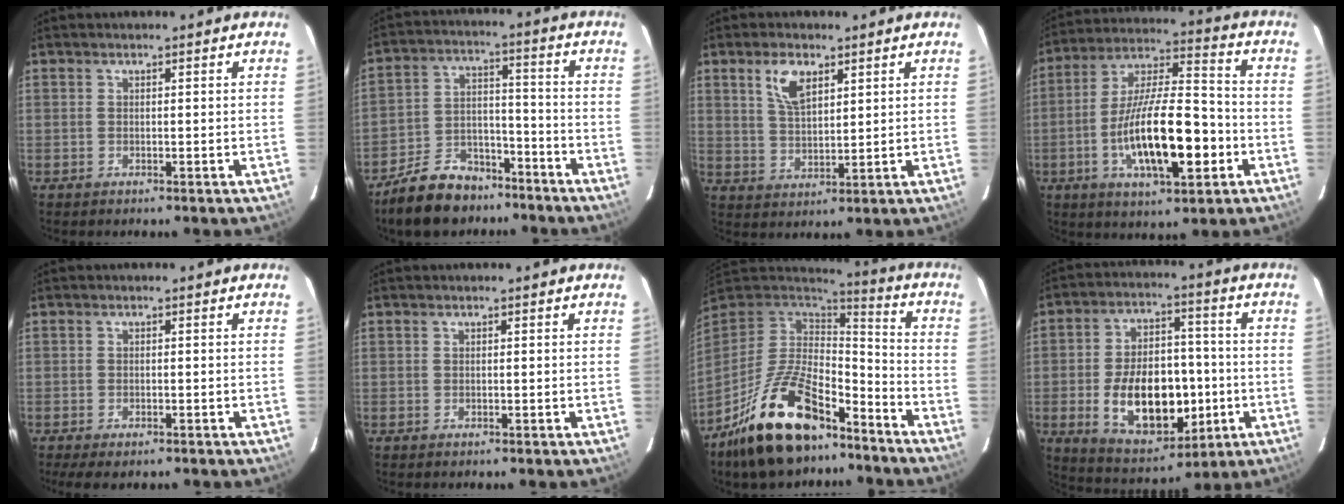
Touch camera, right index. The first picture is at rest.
{"total": 13.4, "force": [-10.3, 7.0, 4.9], "torque": [-0.117, 0.025, -0.159]}
{"total": 6.6, "force": [3.5, 3.1, 4.6], "torque": [-0.086, 0.008, 0.070]}
{"total": 18.6, "force": [-5.4, 5.8, 16.8], "torque": [-0.305, 0.002, -0.091]}
{"total": 4.4, "force": [-3.3, 1.4, 2.5], "torque": [-0.060, -0.018, -0.056]}
{"total": 0.0}
{"total": 21.8, "force": [-14.7, 9.1, 13.3], "torque": [-0.265, -0.009, -0.245]}
{"total": 18.0, "force": [-3.7, 10.8, 13.9], "torque": [-0.260, 0.013, -0.034]}